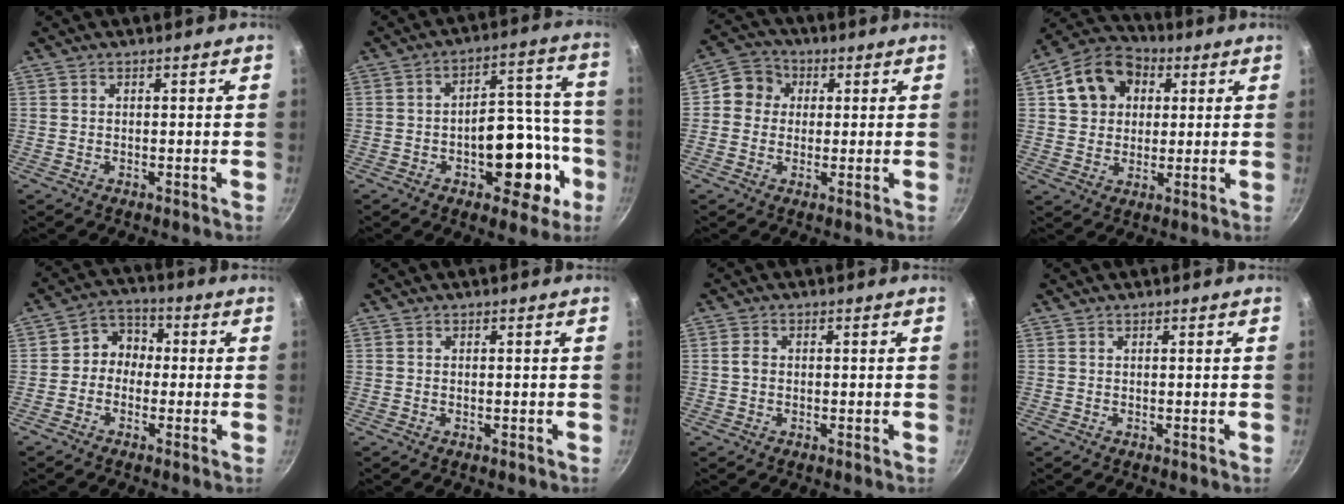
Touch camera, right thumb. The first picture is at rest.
{"total": 15.9, "force": [-5.6, 9.0, 11.9], "torque": [-0.102, 0.061, -0.072]}
{"total": 6.6, "force": [0.8, 6.0, 2.5], "torque": [-0.007, 0.013, -0.006]}
{"total": 13.0, "force": [3.7, 10.4, 6.9], "torque": [-0.094, 0.018, 0.050]}
{"total": 5.8, "force": [-0.6, 5.1, 2.7], "torque": [-0.009, 0.020, -0.029]}
{"total": 0.5, "force": [-0.2, 0.2, 0.5], "torque": [-0.008, 0.003, -0.004]}
{"total": 1.8, "force": [0.0, 1.4, 1.1], "torque": [-0.018, 0.004, -0.003]}
{"total": 0.0}